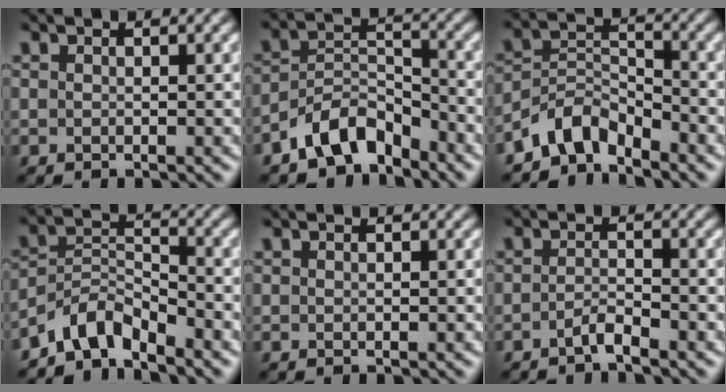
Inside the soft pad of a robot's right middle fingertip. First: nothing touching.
{"total": 5.9, "force": [-4.2, 3.0, 2.7], "torque": [-0.039, 0.007, -0.088]}
{"total": 4.4, "force": [-3.6, 2.0, 1.5], "torque": [-0.020, 0.008, -0.081]}
{"total": 4.4, "force": [-3.8, 1.6, 1.6], "torque": [-0.023, 0.007, -0.084]}
{"total": 0.0}
{"total": 1.4, "force": [-1.1, 0.2, 0.9], "torque": [-0.018, 0.005, -0.025]}